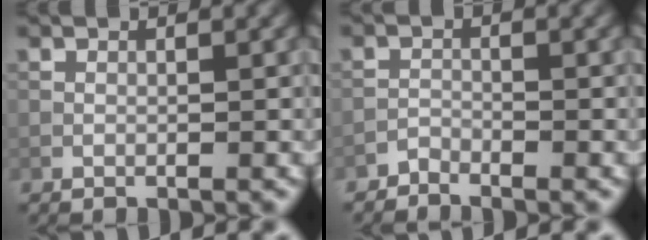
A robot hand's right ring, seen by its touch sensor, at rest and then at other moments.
{"total": 1.2, "force": [-1.2, 0.3, 0.0], "torque": [0.003, 0.005, -0.026]}